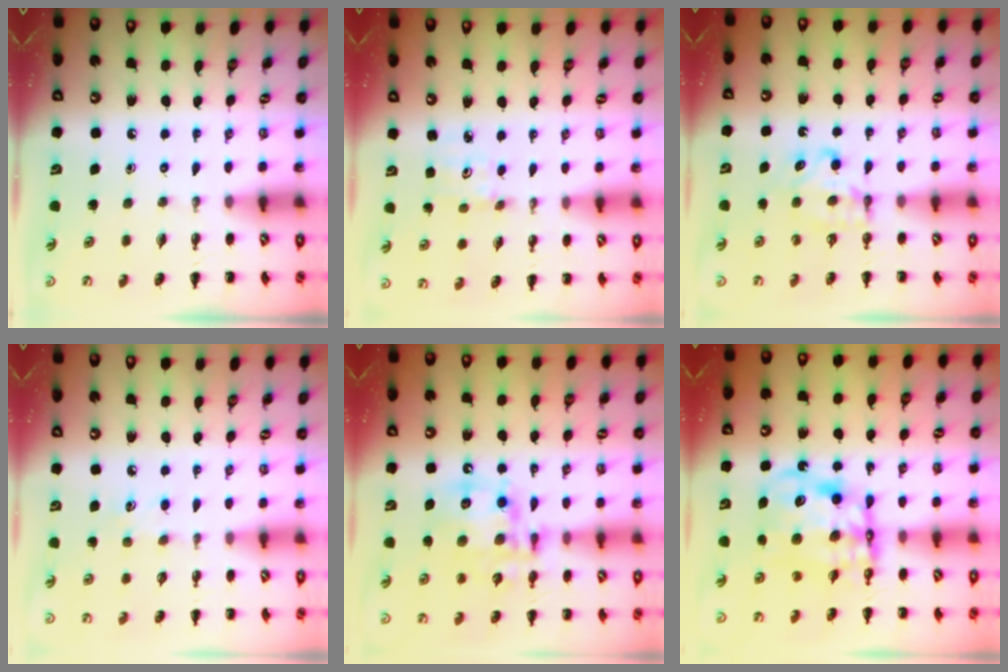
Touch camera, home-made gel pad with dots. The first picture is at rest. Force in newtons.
{"total": 2.4, "press": 2.3, "slide": 0.8}
{"total": 6.0, "press": 6.0, "slide": 0.7}
{"total": 5.5, "press": 5.3, "slide": 1.5}
{"total": 13.9, "press": 13.6, "slide": 2.8}
{"total": 11.8, "press": 11.4, "slide": 2.9}